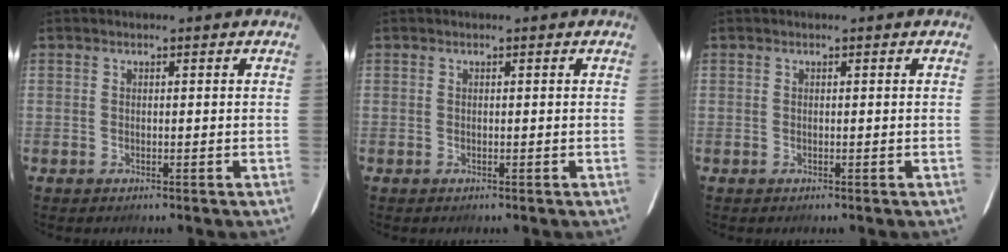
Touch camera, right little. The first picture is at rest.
{"total": 0.0}
{"total": 0.0}